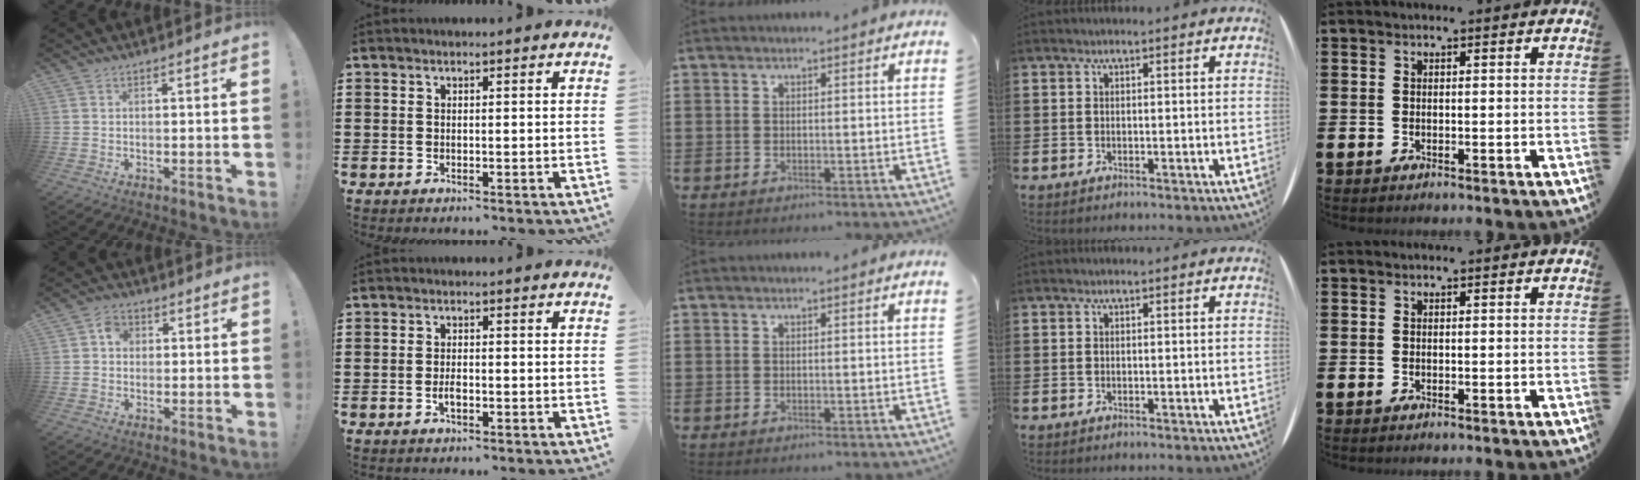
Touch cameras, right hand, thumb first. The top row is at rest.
{"thumb": {"total": 4.1, "force": [0.3, 3.5, 2.1], "torque": [-0.027, 0.006, 0.004]}, "index": {"total": 1.9, "force": [-0.7, 0.7, 1.6], "torque": [-0.032, 0.001, -0.013]}}